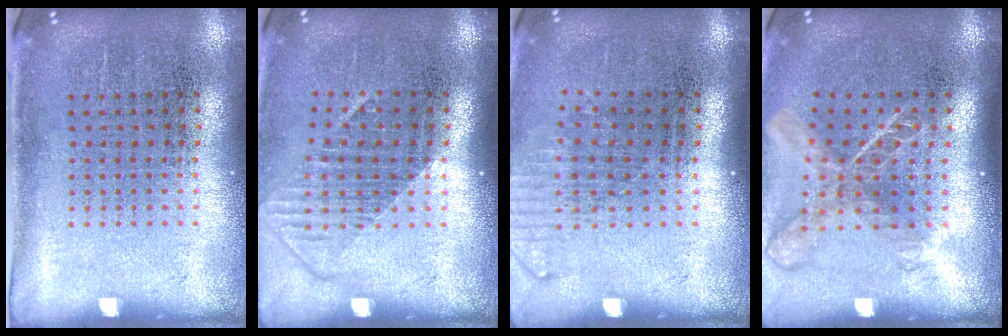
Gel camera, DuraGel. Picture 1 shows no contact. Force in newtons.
{"total": 1.3, "press": 1.0, "slide": 0.9}
{"total": 1.3, "press": 1.1, "slide": 0.8}
{"total": 1.9, "press": 1.4, "slide": 1.3}